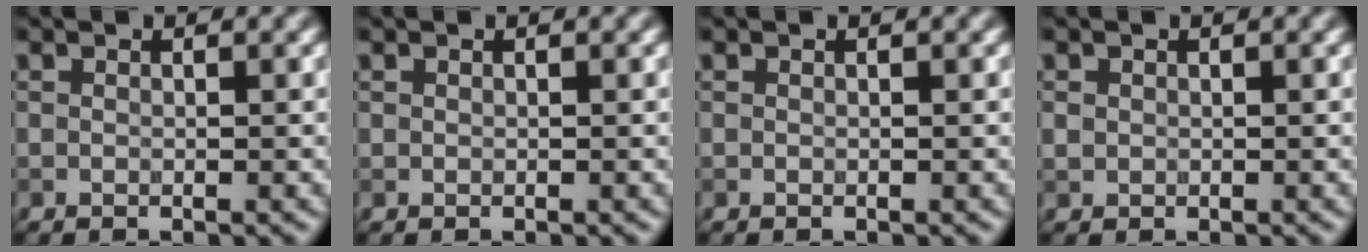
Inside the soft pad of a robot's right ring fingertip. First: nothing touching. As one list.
[{"total": 0.0}, {"total": 0.0}, {"total": 0.7, "force": [0.1, 0.7, 0.2], "torque": [0.000, -0.002, 0.003]}]